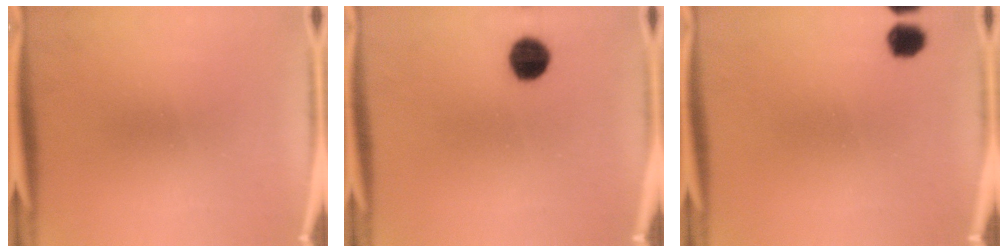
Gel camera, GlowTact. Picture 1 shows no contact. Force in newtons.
{"total": 6.7}
{"total": 3.3}